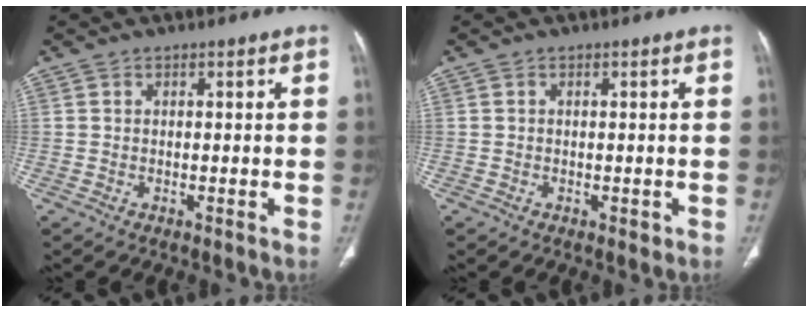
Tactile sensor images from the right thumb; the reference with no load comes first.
{"total": 0.8, "force": [-0.3, 0.5, 0.6], "torque": [-0.008, -0.001, -0.002]}